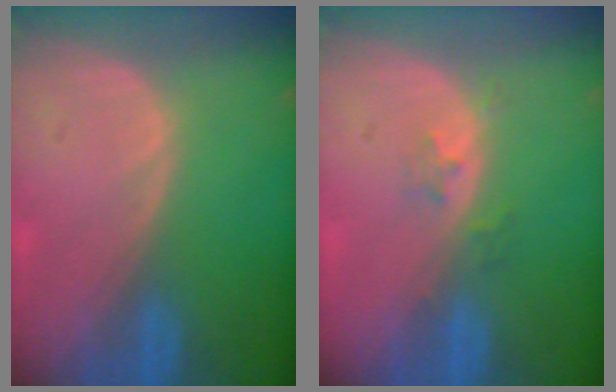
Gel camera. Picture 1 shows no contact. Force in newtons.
{"total": 2.1, "press": 1.8, "slide": 1.2}